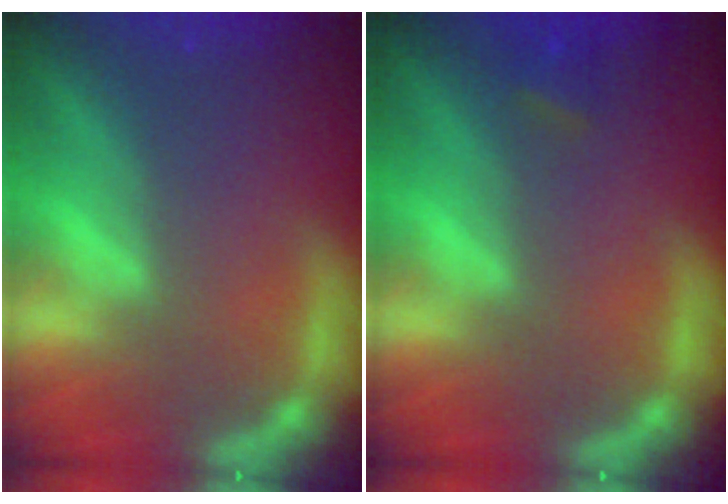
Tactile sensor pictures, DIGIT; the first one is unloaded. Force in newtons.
{"total": 1.4}